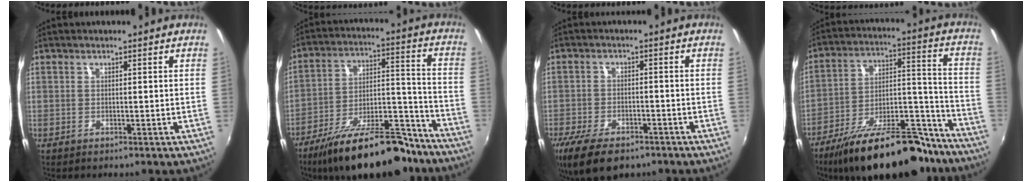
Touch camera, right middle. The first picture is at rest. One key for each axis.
{"total": 23.6, "fx": -18.3, "fy": 7.5, "fz": 12.9, "tx": -0.217, "ty": -0.003, "tz": -0.272}
{"total": 11.9, "fx": -8.4, "fy": 5.2, "fz": 6.8, "tx": -0.159, "ty": -0.036, "tz": -0.144}
{"total": 26.5, "fx": -20.2, "fy": 9.1, "fz": 14.5, "tx": -0.236, "ty": 0.006, "tz": -0.292}